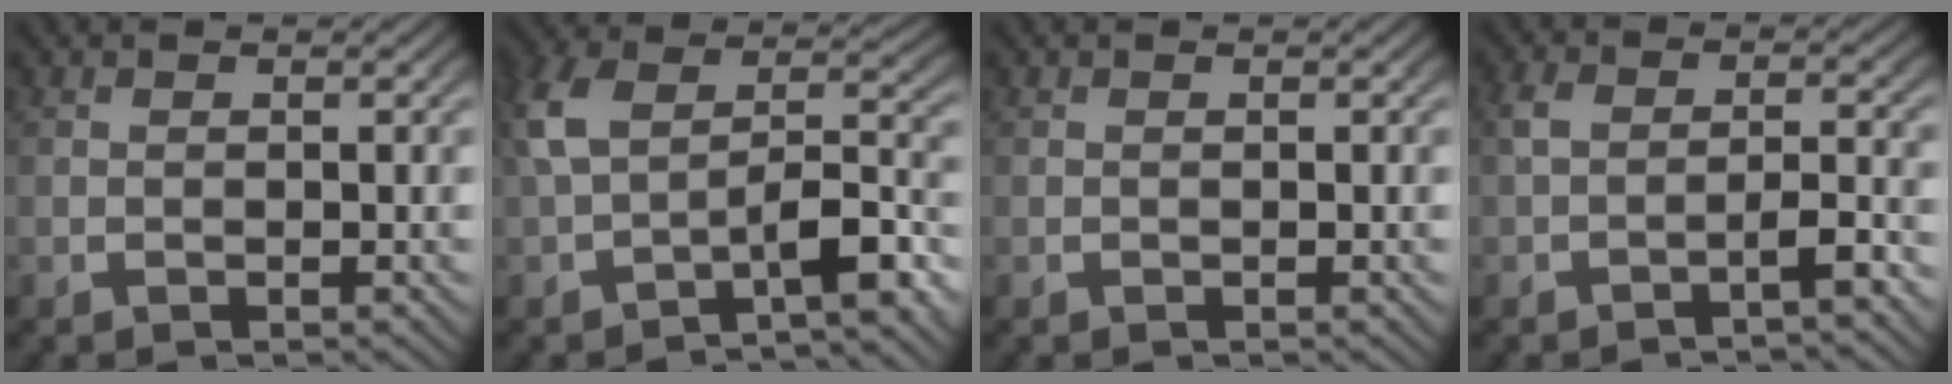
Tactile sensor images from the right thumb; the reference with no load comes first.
{"total": 8.3, "force": [-2.0, 4.5, 6.7], "torque": [-0.127, -0.014, -0.013]}
{"total": 0.0}
{"total": 2.4, "force": [-1.3, 0.8, 1.9], "torque": [-0.039, -0.003, -0.016]}